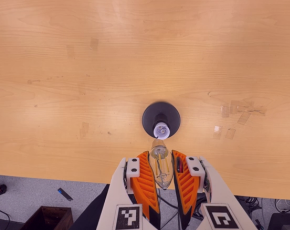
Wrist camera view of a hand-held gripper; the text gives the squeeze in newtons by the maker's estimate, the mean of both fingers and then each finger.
{"total": 21.6, "left": 26.9, "right": 16.2}